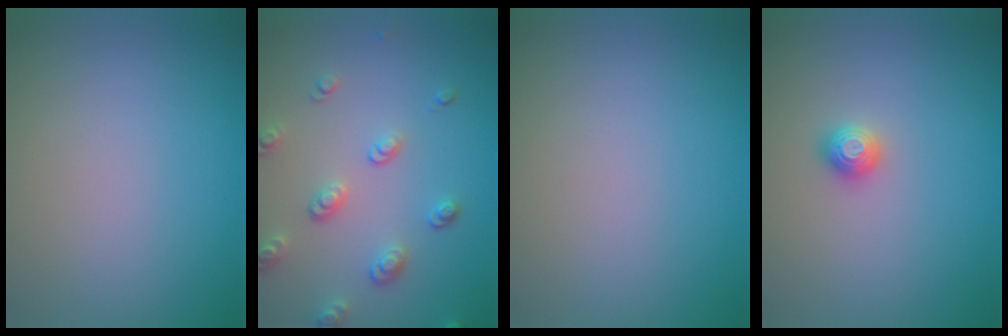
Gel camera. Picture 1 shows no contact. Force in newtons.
{"total": 2.9, "press": 2.6, "slide": 1.3}
{"total": 0.0}
{"total": 1.1, "press": 1.1, "slide": 0.2}